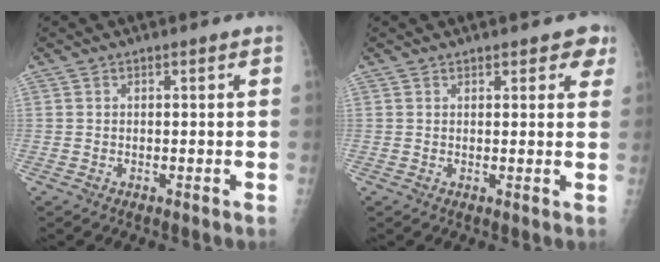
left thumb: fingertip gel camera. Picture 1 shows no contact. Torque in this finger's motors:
{"motor_torque": [-0.06, -0.18, -0.34, -0.15, 0.04]}